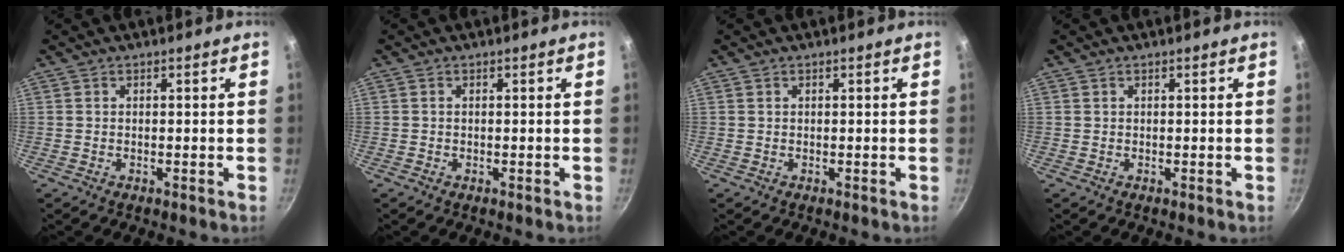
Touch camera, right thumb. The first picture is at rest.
{"total": 0.0}
{"total": 0.0}
{"total": 0.0}